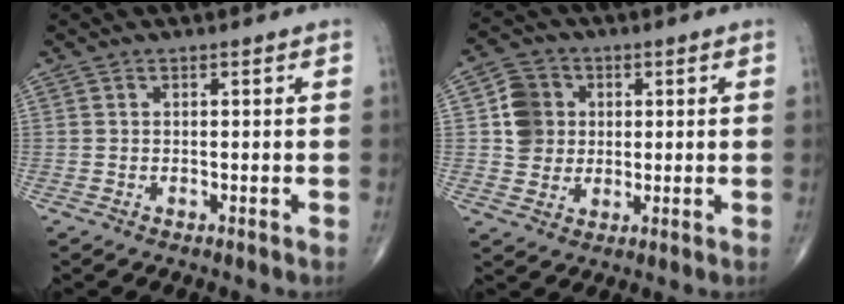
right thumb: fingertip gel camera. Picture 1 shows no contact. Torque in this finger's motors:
{"motor_torque": [-0.73, 0.78, -0.04, -0.01, 0.02]}